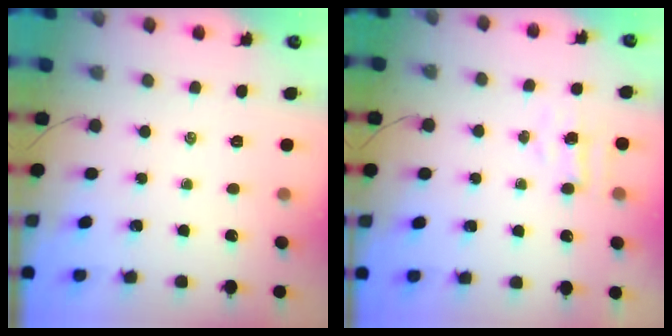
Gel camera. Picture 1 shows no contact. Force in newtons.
{"total": 4.3, "press": 4.2, "slide": 0.9}